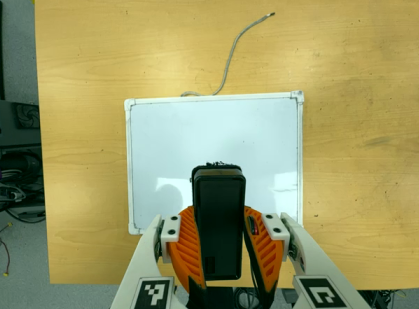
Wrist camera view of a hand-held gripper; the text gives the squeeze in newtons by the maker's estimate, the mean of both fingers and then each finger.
{"total": 7.5, "left": 5.9, "right": 9.1}